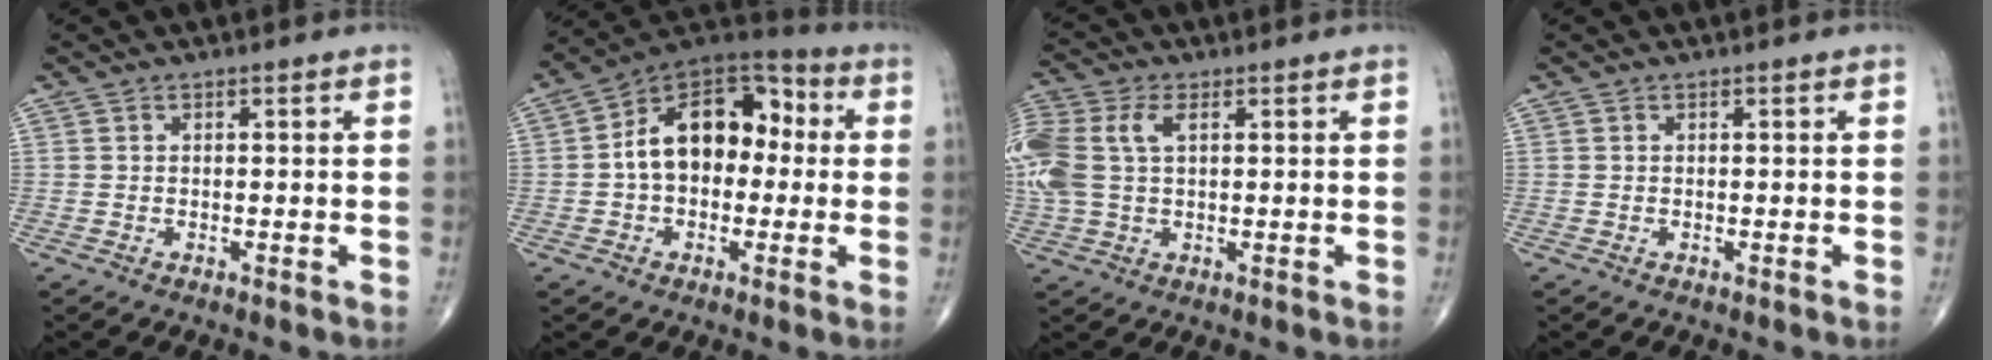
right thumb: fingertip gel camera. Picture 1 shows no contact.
{"total": 15.9, "force": [0.8, 10.4, 12.0], "torque": [-0.152, 0.047, -0.001]}
{"total": 12.9, "force": [2.7, 7.9, 9.9], "torque": [-0.275, 0.021, 0.055]}
{"total": 0.0}